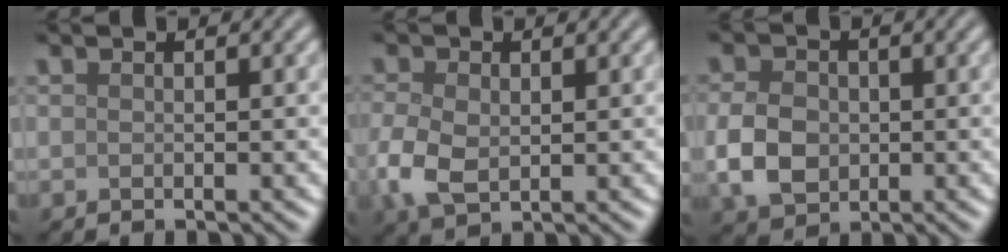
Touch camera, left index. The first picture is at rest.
{"total": 4.4, "force": [-0.6, 3.0, 3.2], "torque": [-0.087, -0.007, -0.014]}
{"total": 4.8, "force": [-0.7, 3.7, 3.0], "torque": [-0.068, -0.001, -0.020]}